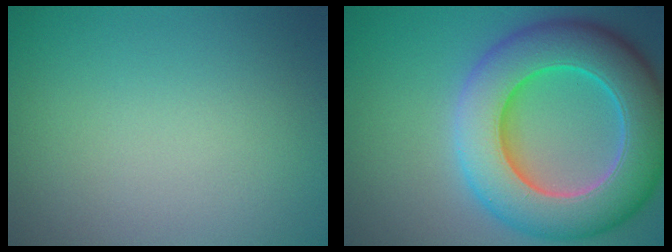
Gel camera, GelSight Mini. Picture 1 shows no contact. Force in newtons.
{"total": 11.5, "press": 11.5, "slide": 0.9}